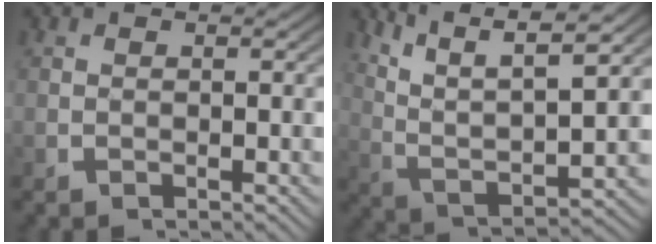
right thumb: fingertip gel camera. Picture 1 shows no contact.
{"total": 11.9, "force": [3.4, 7.5, 8.5], "torque": [-0.170, -0.018, 0.053]}